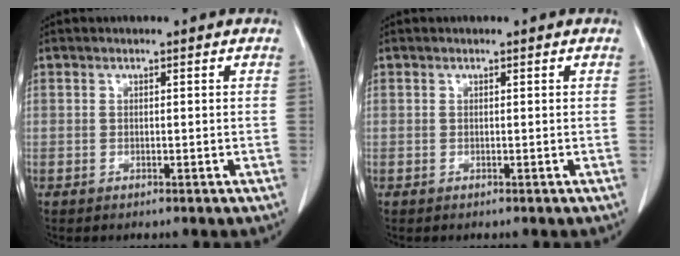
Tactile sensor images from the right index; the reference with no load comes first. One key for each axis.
{"total": 0.0}